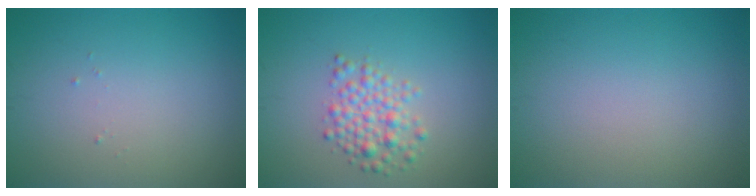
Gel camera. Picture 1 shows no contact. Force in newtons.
{"total": 3.0, "press": 3.0, "slide": 0.2}
{"total": 0.0}